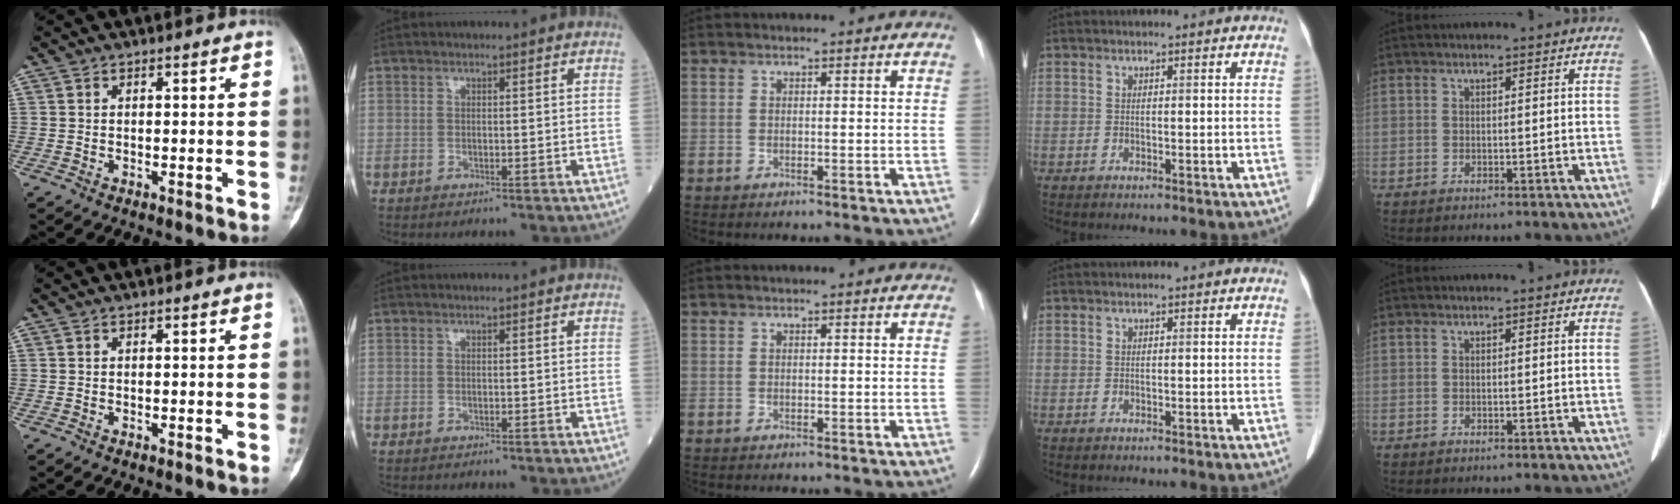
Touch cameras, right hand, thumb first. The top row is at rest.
{}